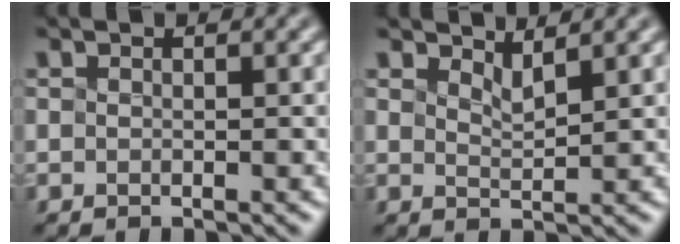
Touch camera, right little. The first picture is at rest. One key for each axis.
{"total": 1.3, "fx": 1.3, "fy": -0.3, "fz": 0.0, "tx": -0.004, "ty": 0.007, "tz": 0.040}